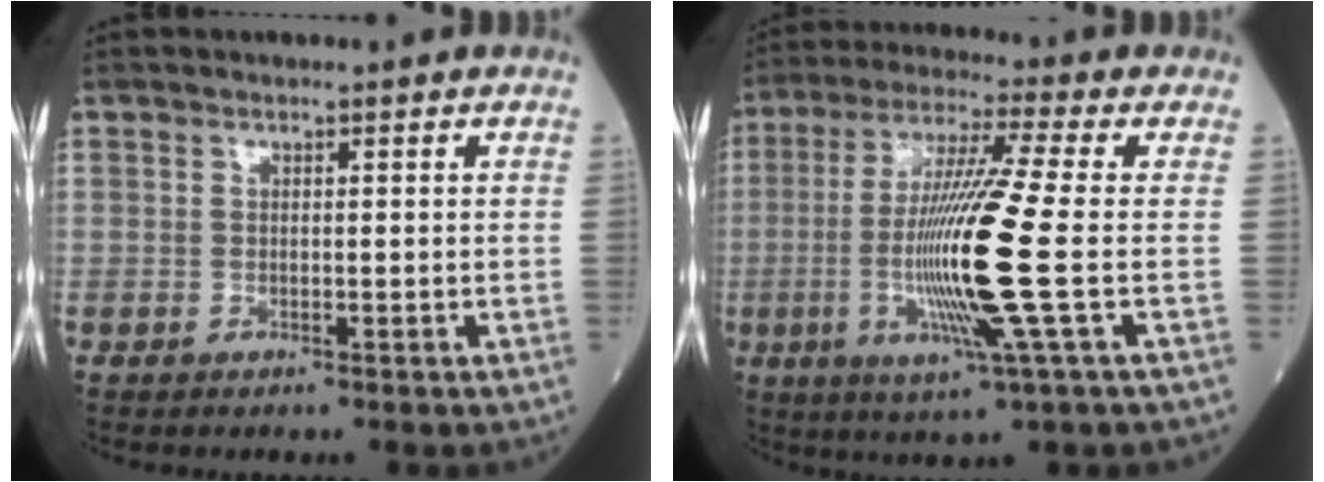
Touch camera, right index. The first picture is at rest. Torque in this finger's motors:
{"motor_torque": [2.14, 0.00, 1.05, 0.21]}